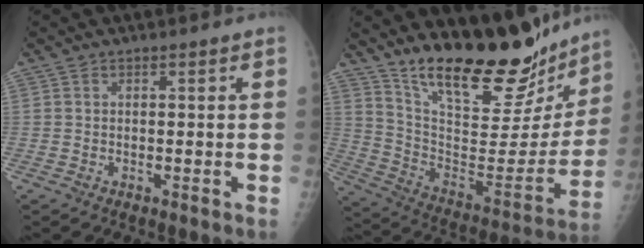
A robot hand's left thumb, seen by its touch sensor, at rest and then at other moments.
{"total": 27.1, "force": [22.2, 8.3, 13.2], "torque": [-0.169, -0.122, 0.342]}